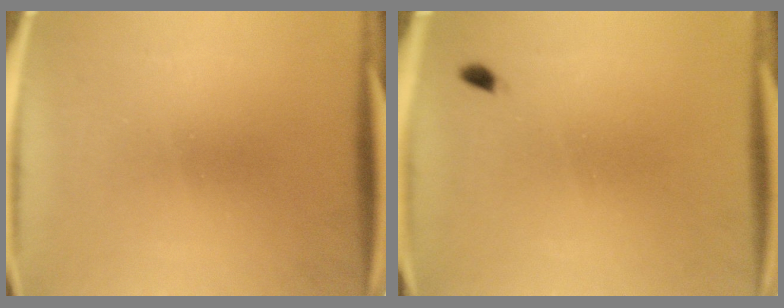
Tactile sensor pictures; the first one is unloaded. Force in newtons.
{"total": 0.7}